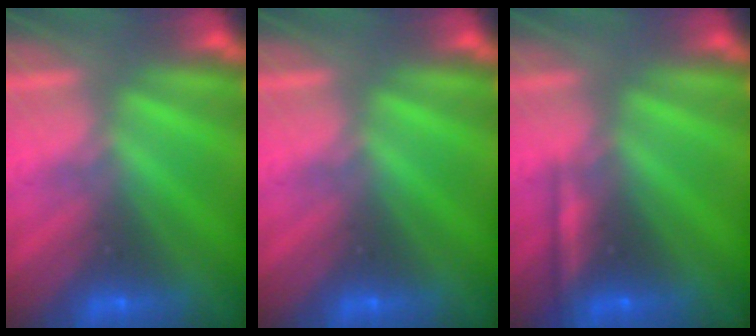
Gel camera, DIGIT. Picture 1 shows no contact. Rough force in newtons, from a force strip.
{"total": 0.0}
{"total": 2.3}